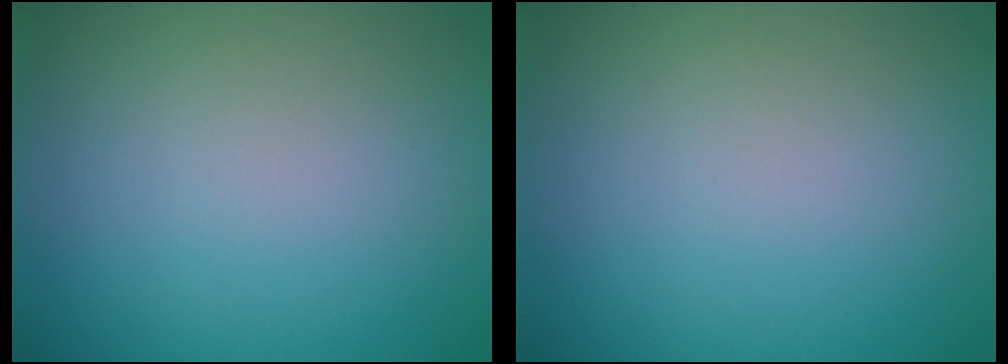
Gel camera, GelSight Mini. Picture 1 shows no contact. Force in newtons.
{"total": 0.0}